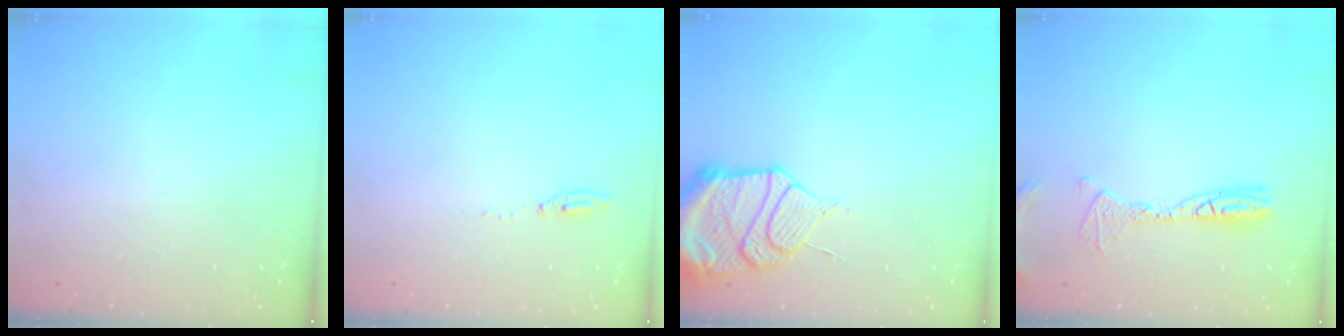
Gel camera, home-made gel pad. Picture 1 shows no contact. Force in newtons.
{"total": 4.8, "press": 4.8, "slide": 0.6}
{"total": 16.9, "press": 16.3, "slide": 4.2}
{"total": 14.6, "press": 12.8, "slide": 7.1}